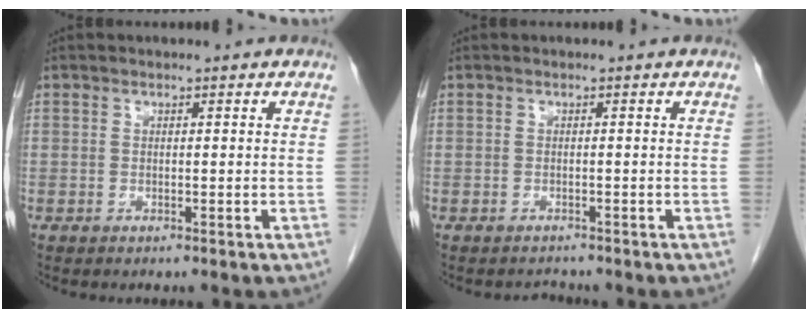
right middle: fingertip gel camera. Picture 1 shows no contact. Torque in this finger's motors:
{"motor_torque": [0.00, 0.05, -0.08, -0.02]}